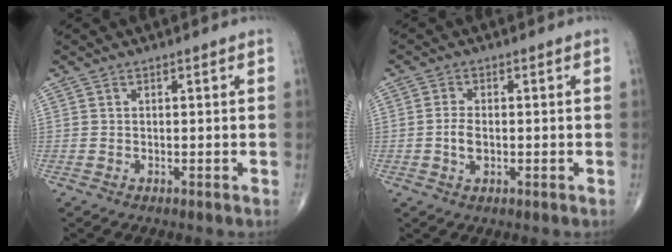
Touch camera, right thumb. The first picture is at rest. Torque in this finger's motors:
{"motor_torque": [-0.24, 0.22, 0.33, 0.30, 0.13]}